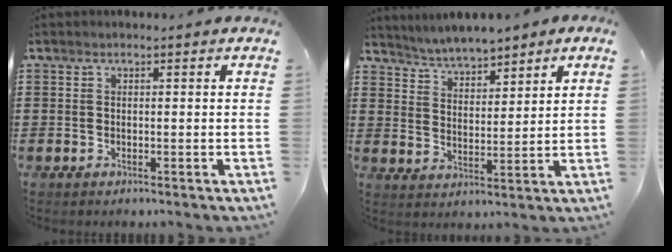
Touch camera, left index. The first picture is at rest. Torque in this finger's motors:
{"motor_torque": [1.12, -1.02, 0.55, 0.12]}